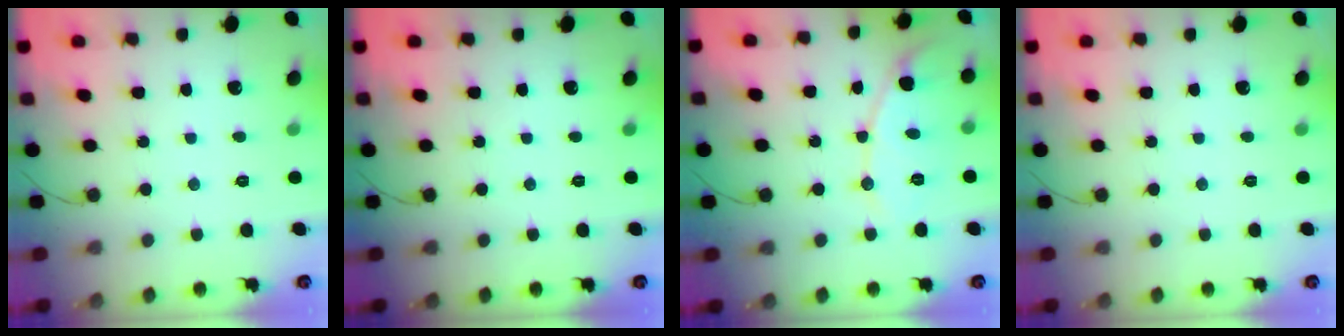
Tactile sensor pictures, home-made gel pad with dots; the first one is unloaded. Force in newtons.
{"total": 0.0}
{"total": 8.6, "press": 8.6, "slide": 0.4}
{"total": 0.0}